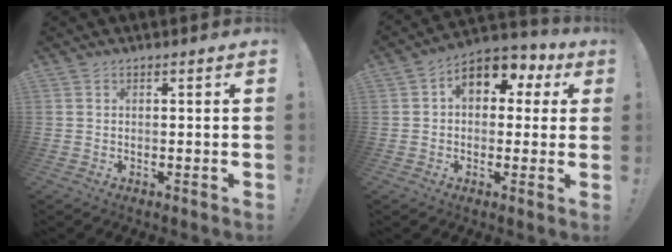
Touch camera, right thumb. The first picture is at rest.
{"total": 10.6, "force": [3.5, 7.1, 7.0], "torque": [-0.100, -0.003, 0.068]}